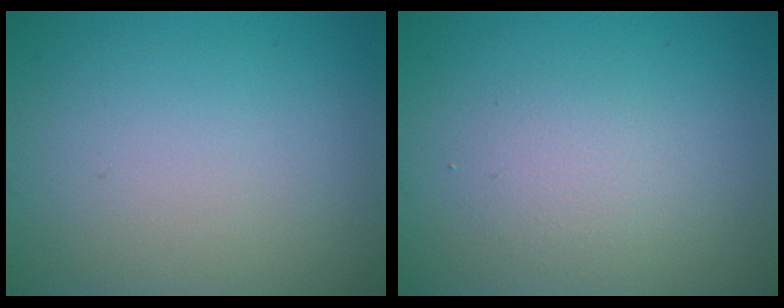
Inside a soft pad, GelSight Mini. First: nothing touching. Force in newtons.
{"total": 1.9, "press": 1.9, "slide": 0.1}